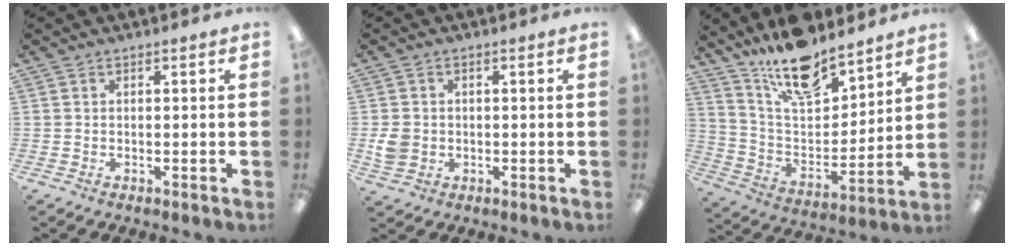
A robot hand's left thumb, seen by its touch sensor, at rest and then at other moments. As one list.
[{"total": 4.3, "force": [-0.4, 3.9, 1.9], "torque": [-0.032, 0.002, -0.007]}, {"total": 16.6, "force": [13.8, 5.6, 7.3], "torque": [-0.142, -0.088, 0.245]}]